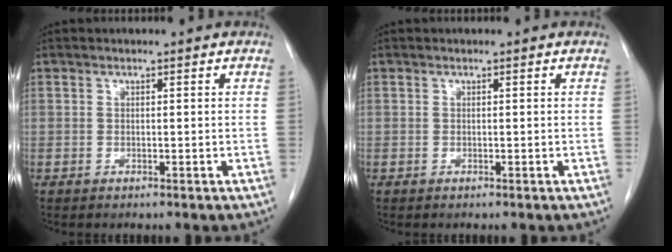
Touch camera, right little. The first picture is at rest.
{"total": 0.0}